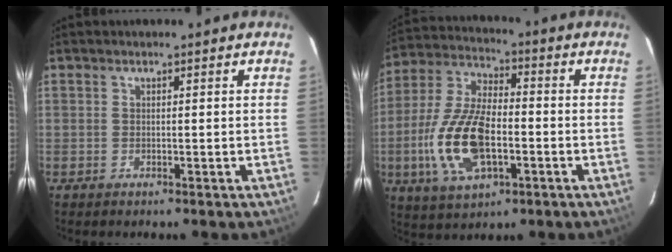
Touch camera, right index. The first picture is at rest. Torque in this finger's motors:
{"motor_torque": [1.72, -0.42, 0.56, 0.21]}